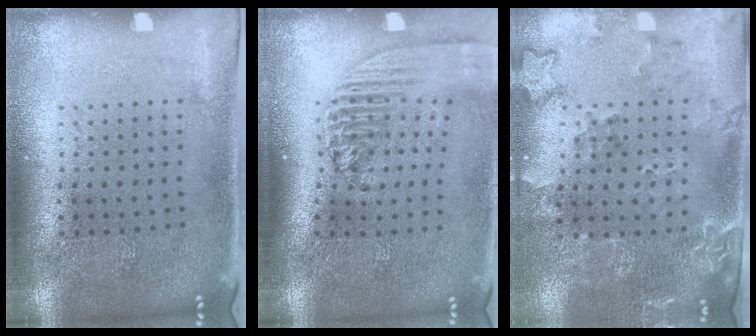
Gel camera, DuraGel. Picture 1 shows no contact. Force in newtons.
{"total": 2.2, "press": 1.7, "slide": 1.4}
{"total": 1.9, "press": 1.7, "slide": 1.0}